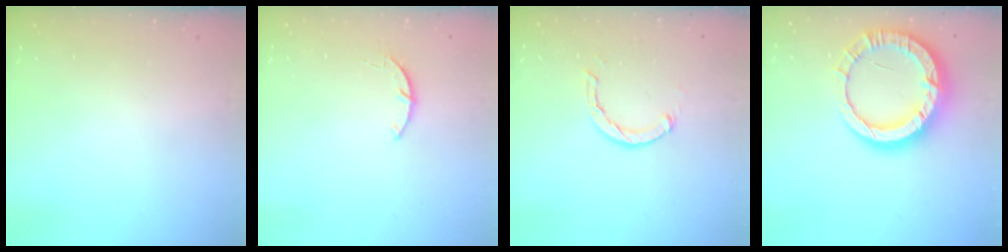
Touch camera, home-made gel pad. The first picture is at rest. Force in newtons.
{"total": 3.2, "press": 3.2, "slide": 0.4}
{"total": 2.1, "press": 2.1, "slide": 0.3}
{"total": 15.6, "press": 15.5, "slide": 1.6}